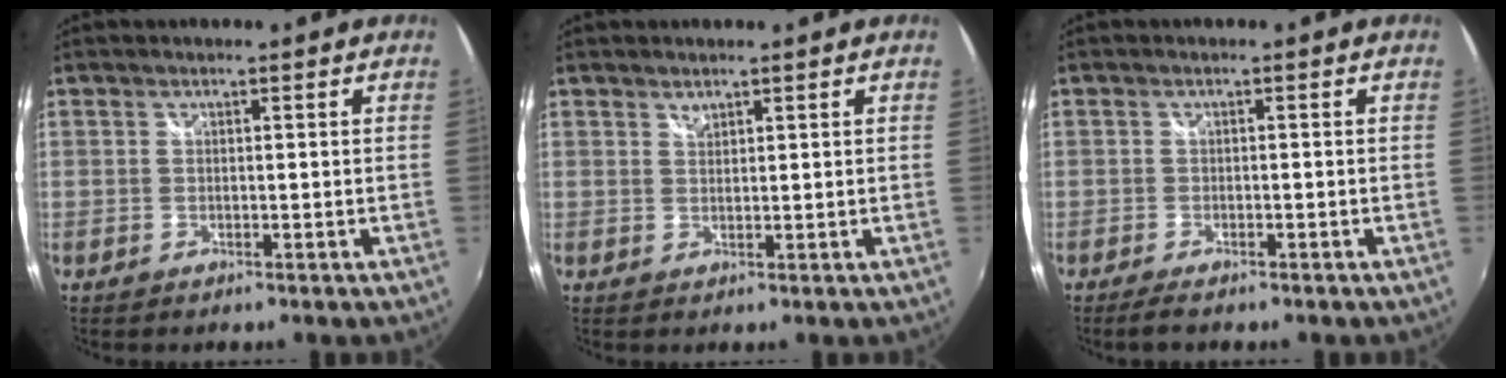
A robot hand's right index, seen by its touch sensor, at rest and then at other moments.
{"total": 1.2, "force": [1.0, 0.5, 0.3], "torque": [-0.002, 0.001, 0.018]}
{"total": 3.2, "force": [-2.5, 0.9, 1.7], "torque": [-0.039, -0.013, -0.044]}